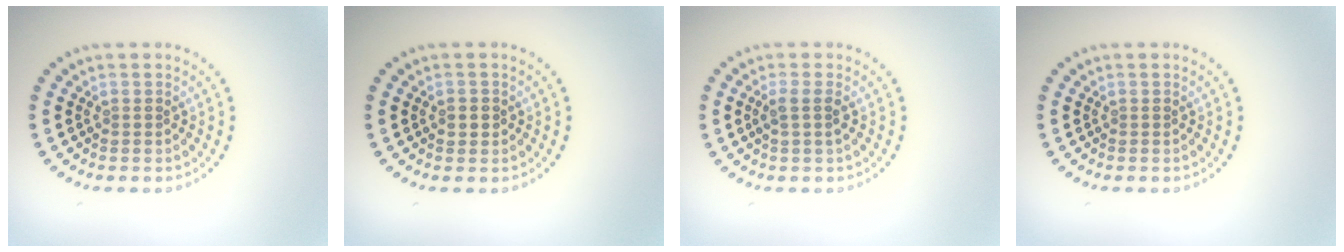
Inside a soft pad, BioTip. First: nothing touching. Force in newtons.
{"total": 1.0, "press": 0.9, "slide": 0.1}
{"total": 1.5, "press": 1.2, "slide": 0.8}
{"total": 0.0}